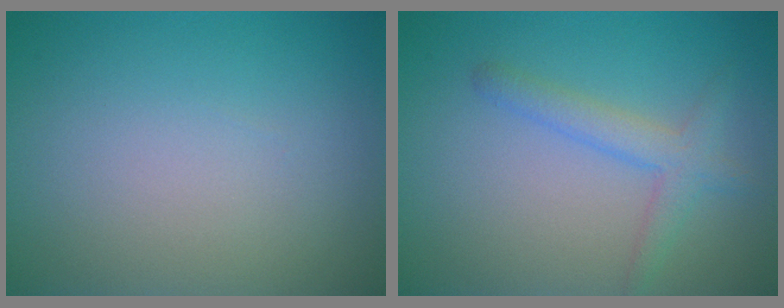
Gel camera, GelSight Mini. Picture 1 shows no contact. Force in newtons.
{"total": 2.0, "press": 2.0, "slide": 0.1}